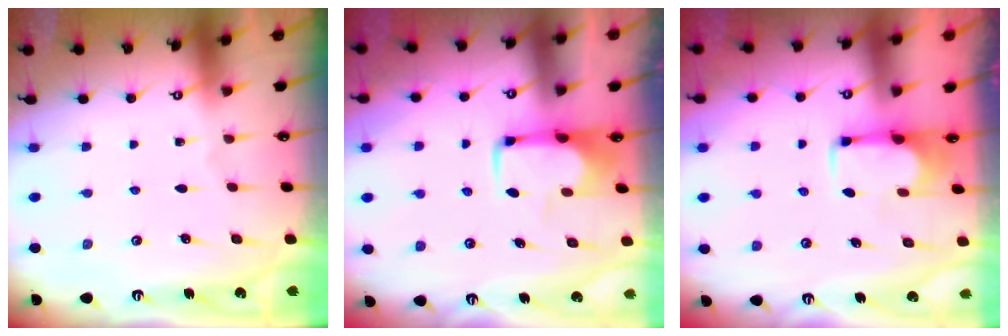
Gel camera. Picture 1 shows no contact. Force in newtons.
{"total": 1.8, "press": 1.7, "slide": 0.4}
{"total": 1.9, "press": 1.7, "slide": 0.9}